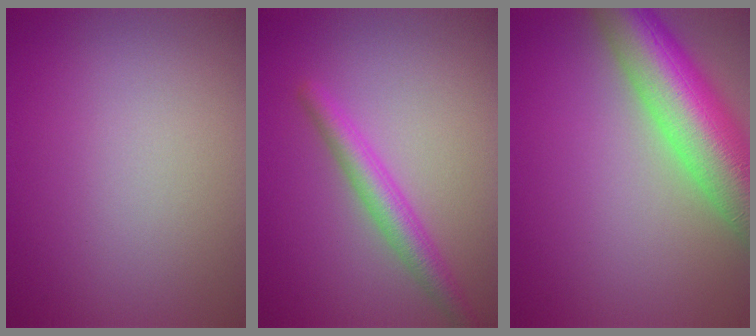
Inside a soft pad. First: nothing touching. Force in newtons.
{"total": 3.1, "press": 3.1, "slide": 0.1}
{"total": 11.2, "press": 11.2, "slide": 0.6}